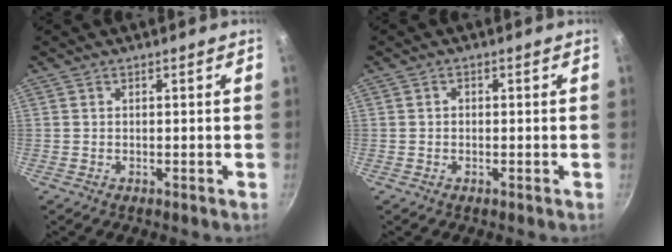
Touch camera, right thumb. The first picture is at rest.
{"total": 1.0, "force": [-0.1, 0.9, 0.5], "torque": [-0.008, 0.006, -0.003]}